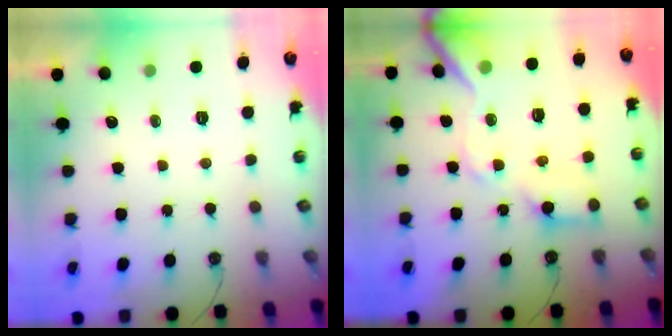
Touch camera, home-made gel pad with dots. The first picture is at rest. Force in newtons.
{"total": 14.8, "press": 14.7, "slide": 1.9}